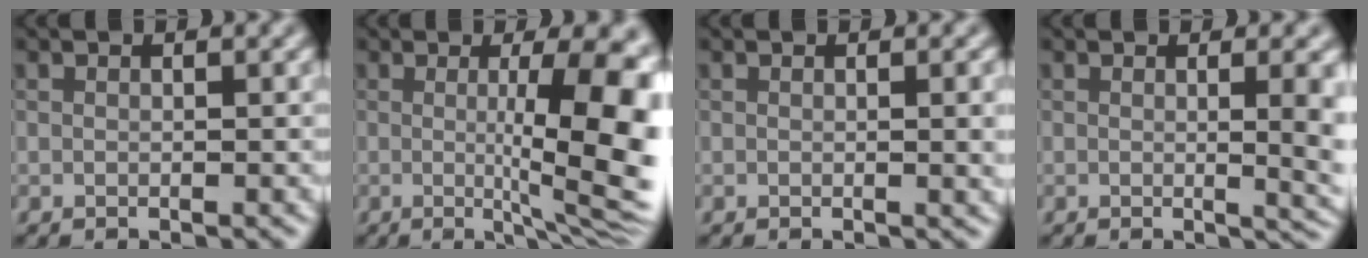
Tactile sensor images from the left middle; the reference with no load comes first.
{"total": 11.6, "force": [0.1, 2.8, 11.3], "torque": [-0.140, -0.011, 0.004]}
{"total": 2.1, "force": [0.1, 0.6, 2.1], "torque": [-0.021, 0.000, -0.001]}
{"total": 5.0, "force": [0.2, 1.8, 4.6], "torque": [-0.040, -0.003, 0.004]}